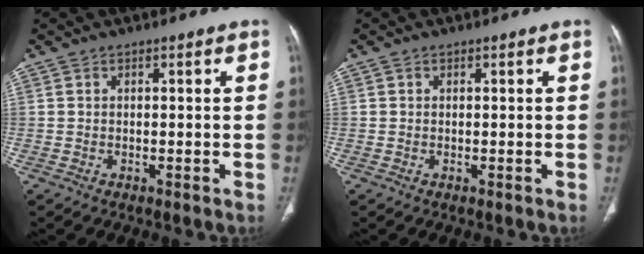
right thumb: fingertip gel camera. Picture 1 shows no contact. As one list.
[{"total": 0.0}]